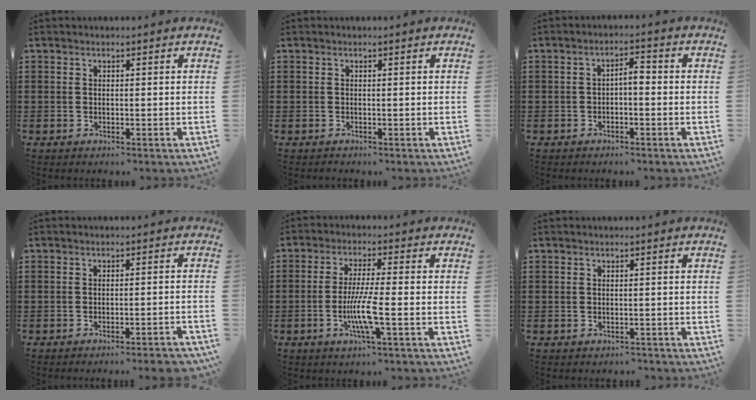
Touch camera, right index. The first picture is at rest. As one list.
[{"total": 0.0}, {"total": 2.3, "force": [-0.9, 0.7, 2.0], "torque": [-0.038, 0.007, -0.020]}, {"total": 2.2, "force": [-1.9, -0.2, 1.2], "torque": [-0.019, -0.001, -0.037]}, {"total": 6.7, "force": [-2.0, 0.4, 6.4], "torque": [-0.130, -0.017, -0.040]}, {"total": 0.5, "force": [-0.3, 0.4, 0.0], "torque": [-0.003, 0.002, -0.008]}]